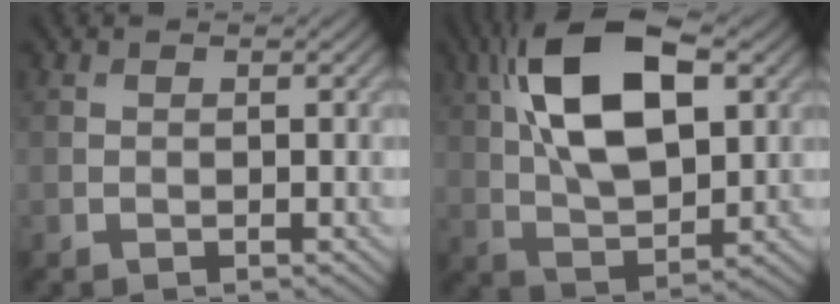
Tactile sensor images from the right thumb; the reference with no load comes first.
{"total": 15.4, "force": [5.0, 7.4, 12.6], "torque": [-0.248, 0.021, 0.082]}